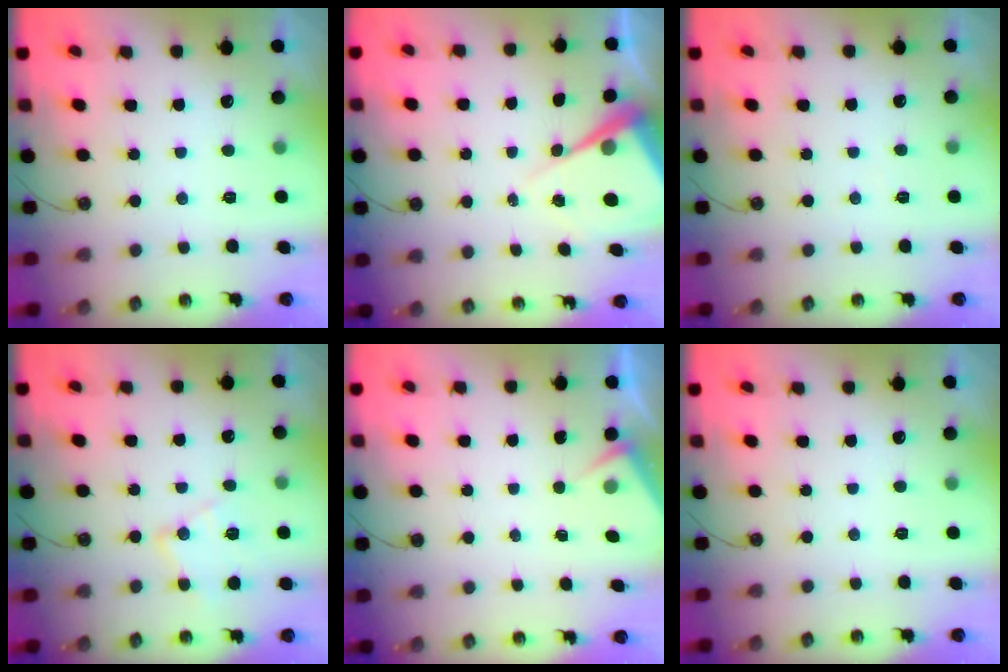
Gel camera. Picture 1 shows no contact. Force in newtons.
{"total": 8.3, "press": 8.3, "slide": 0.7}
{"total": 2.6, "press": 2.6, "slide": 0.5}
{"total": 10.3, "press": 10.2, "slide": 0.8}
{"total": 2.8, "press": 2.7, "slide": 0.4}
{"total": 0.0}